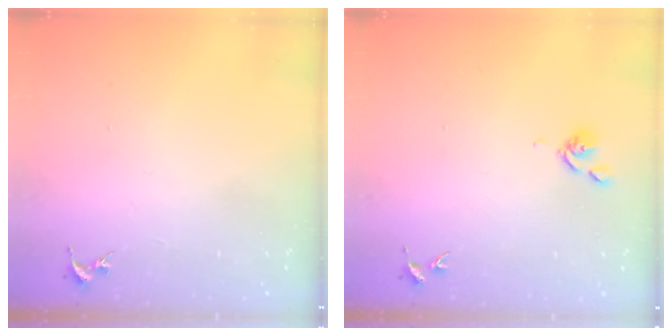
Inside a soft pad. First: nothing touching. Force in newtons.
{"total": 6.4, "press": 6.2, "slide": 1.3}